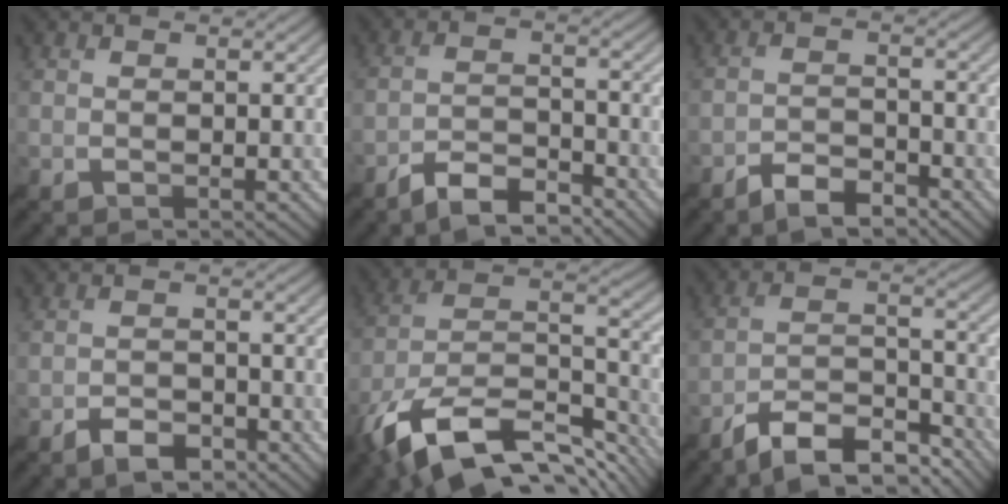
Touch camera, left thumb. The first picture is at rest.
{"total": 5.9, "force": [-5.1, 1.4, 2.5], "torque": [-0.046, -0.001, -0.099]}
{"total": 4.4, "force": [-3.9, 1.2, 1.8], "torque": [-0.033, 0.000, -0.073]}
{"total": 3.4, "force": [-2.7, 1.4, 1.4], "torque": [-0.023, -0.001, -0.051]}
{"total": 18.2, "force": [-11.4, 8.4, 11.4], "torque": [-0.270, -0.040, -0.180]}
{"total": 10.9, "force": [-9.1, 2.9, 5.1], "torque": [-0.085, 0.003, -0.170]}